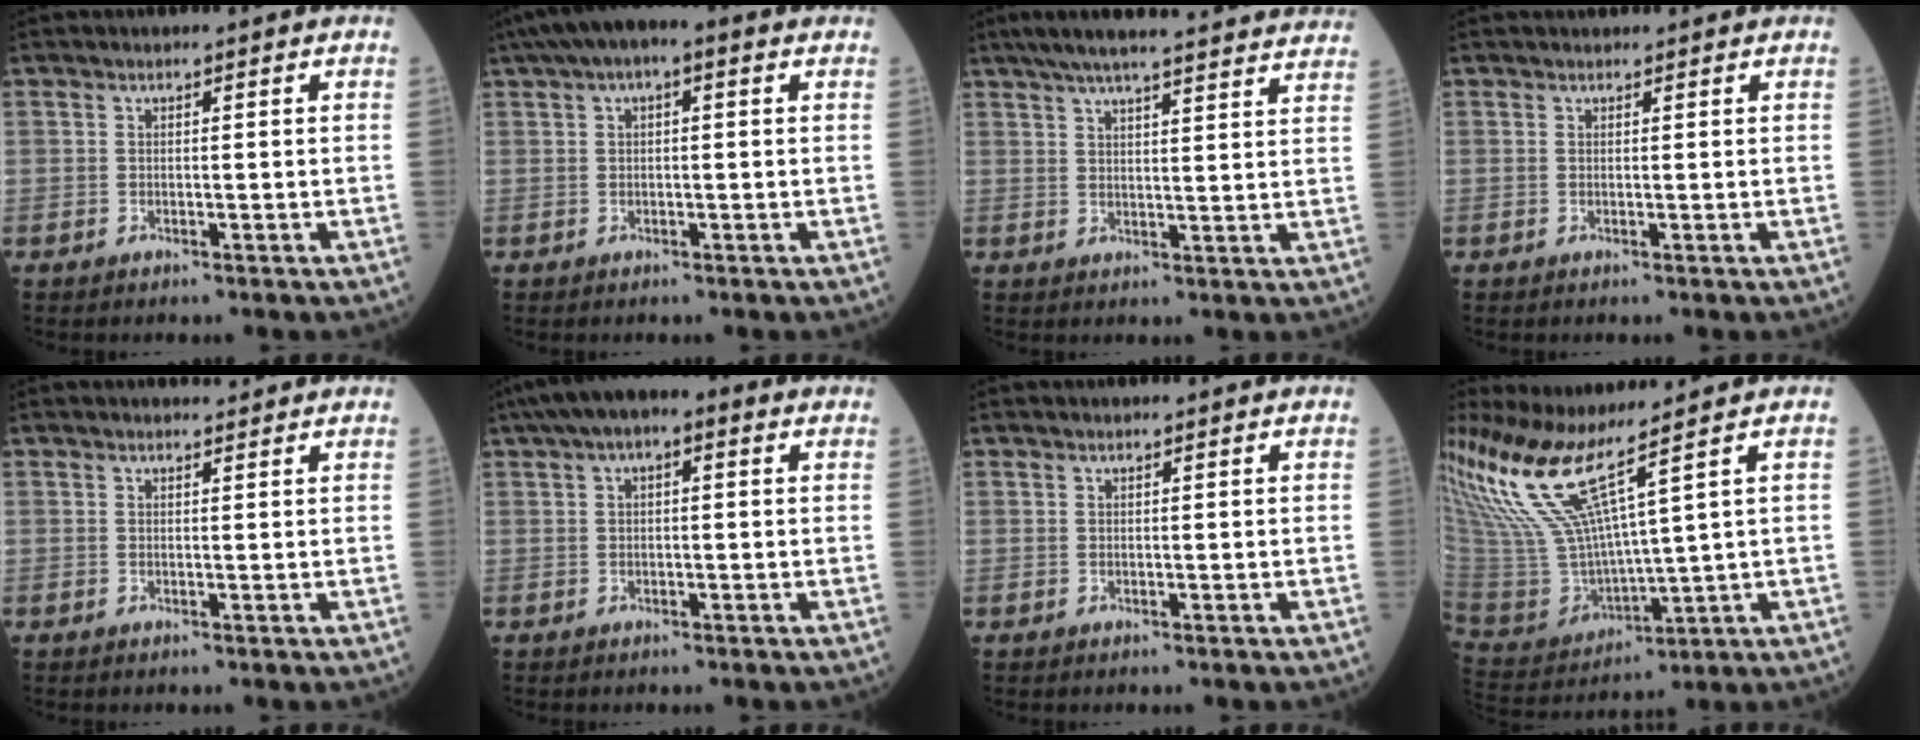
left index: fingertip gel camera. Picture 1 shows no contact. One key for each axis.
{"total": 7.0, "fx": 3.6, "fy": 2.4, "fz": 5.5, "tx": -0.100, "ty": 0.042, "tz": 0.051}
{"total": 24.7, "fx": 22.2, "fy": 1.7, "fz": 10.6, "tx": -0.164, "ty": 0.008, "tz": 0.279}
{"total": 1.2, "fx": 1.1, "fy": 0.3, "fz": 0.3, "tx": -0.008, "ty": 0.018, "tz": 0.017}
{"total": 1.8, "fx": 1.8, "fy": 0.2, "fz": 0.2, "tx": -0.005, "ty": 0.002, "tz": 0.023}
{"total": 7.8, "fx": 4.2, "fy": 2.9, "fz": 6.0, "tx": -0.108, "ty": 0.045, "tz": 0.061}
{"total": 0.6, "fx": 0.6, "fy": 0.2, "fz": 0.0, "tx": -0.010, "ty": 0.006, "tz": 0.010}
{"total": 13.7, "fx": 9.3, "fy": -1.1, "fz": 9.9, "tx": -0.221, "ty": -0.011, "tz": 0.195}